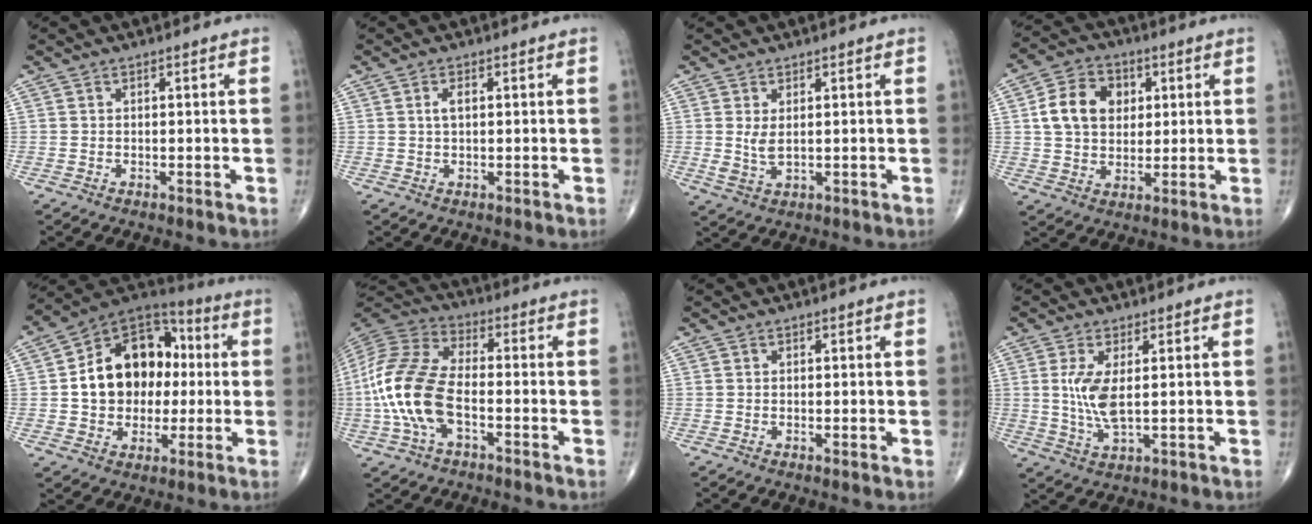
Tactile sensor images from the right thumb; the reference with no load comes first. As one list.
[{"total": 1.9, "force": [0.4, 0.9, 1.6], "torque": [-0.032, 0.004, 0.009]}, {"total": 3.2, "force": [0.6, 1.5, 2.7], "torque": [-0.056, -0.010, 0.020]}, {"total": 11.6, "force": [2.6, 8.9, 6.9], "torque": [-0.093, 0.002, 0.043]}, {"total": 18.0, "force": [1.0, 13.7, 11.7], "torque": [-0.140, 0.032, 0.013]}, {"total": 16.2, "force": [-3.4, 8.2, 13.6], "torque": [-0.302, 0.029, -0.069]}, {"total": 0.8, "force": [0.0, 0.2, 0.8], "torque": [-0.016, -0.004, -0.001]}, {"total": 6.8, "force": [0.9, 2.4, 6.2], "torque": [-0.140, -0.016, 0.023]}]